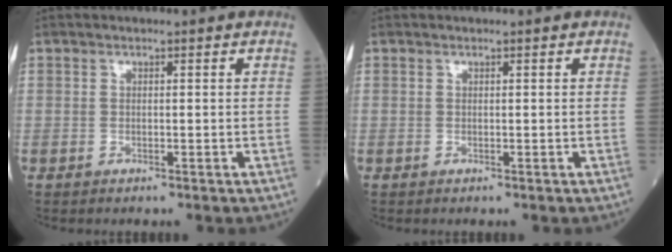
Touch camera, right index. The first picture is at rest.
{"total": 0.0}